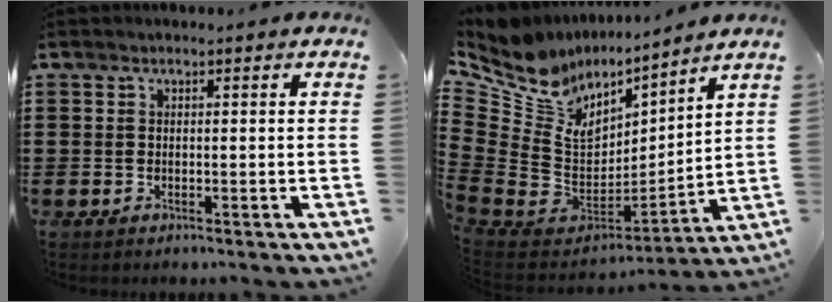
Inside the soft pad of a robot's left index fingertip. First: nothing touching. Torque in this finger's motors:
{"motor_torque": [0.82, -1.32, 0.29, 0.11]}